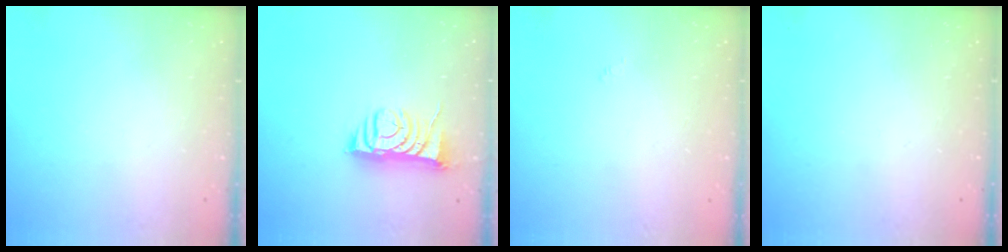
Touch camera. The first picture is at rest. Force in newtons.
{"total": 7.8, "press": 7.8, "slide": 0.8}
{"total": 0.6, "press": 0.5, "slide": 0.2}
{"total": 0.0}